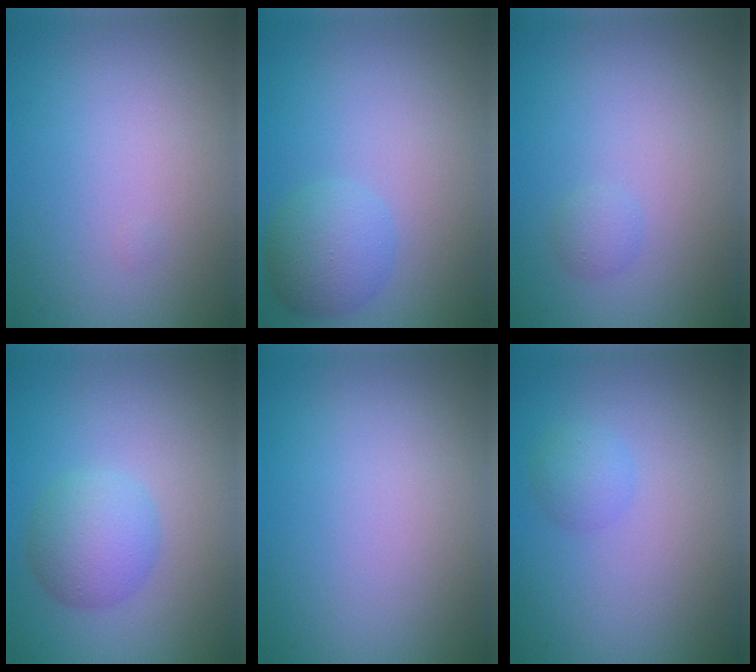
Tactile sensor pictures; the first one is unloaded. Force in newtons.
{"total": 3.1, "press": 3.1, "slide": 0.2}
{"total": 0.9, "press": 0.9, "slide": 0.0}
{"total": 3.8, "press": 3.8, "slide": 0.0}
{"total": 0.0}
{"total": 1.6, "press": 1.5, "slide": 0.1}